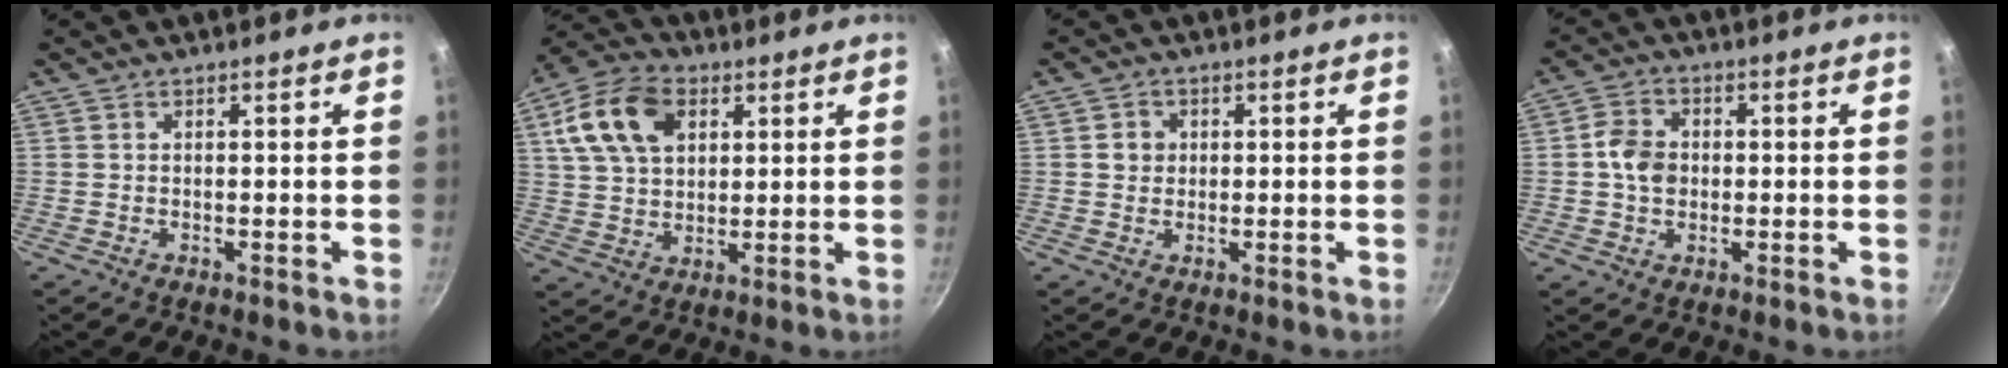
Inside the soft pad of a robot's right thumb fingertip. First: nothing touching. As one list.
[{"total": 14.2, "force": [5.1, 9.6, 9.2], "torque": [-0.152, 0.005, 0.085]}, {"total": 2.7, "force": [0.4, 2.5, 0.9], "torque": [-0.002, 0.004, 0.003]}, {"total": 5.9, "force": [-0.1, 4.7, 3.6], "torque": [-0.052, 0.012, -0.010]}]